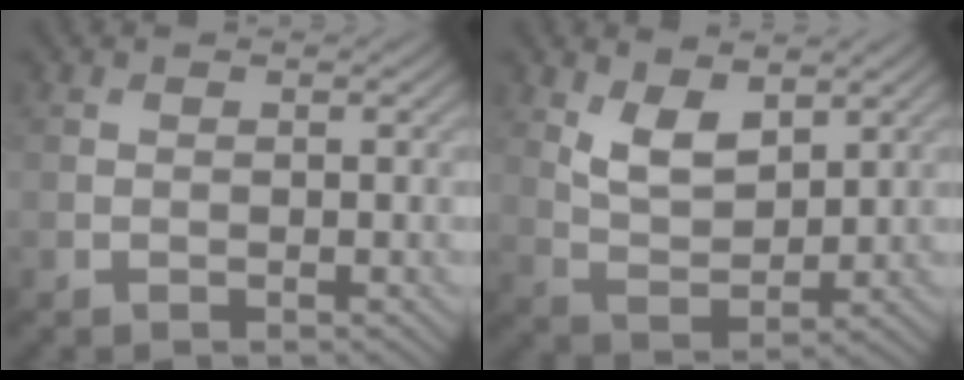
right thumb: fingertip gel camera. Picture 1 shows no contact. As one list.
[{"total": 5.6, "force": [3.1, 2.8, 3.7], "torque": [-0.080, -0.013, 0.062]}]